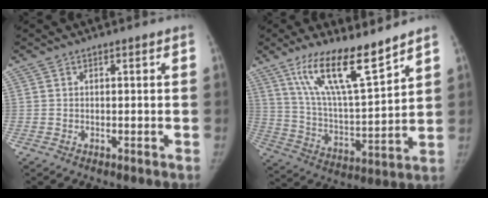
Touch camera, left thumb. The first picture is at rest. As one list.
[{"total": 15.8, "force": [11.0, 3.2, 10.8], "torque": [-0.178, -0.068, 0.213]}]